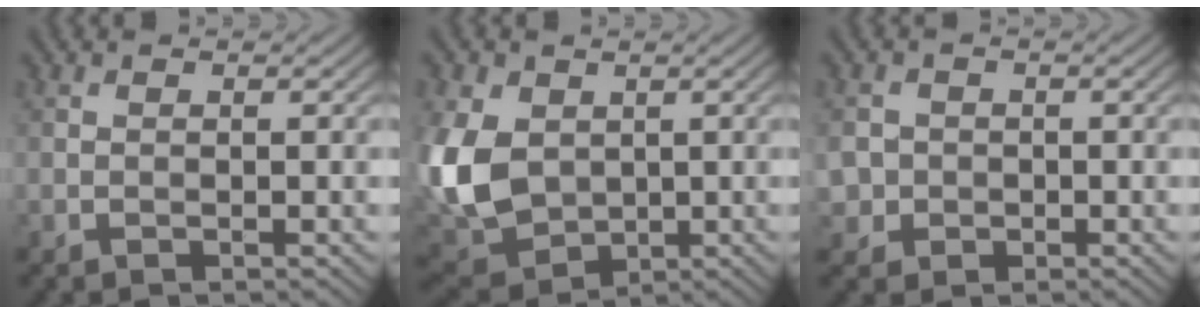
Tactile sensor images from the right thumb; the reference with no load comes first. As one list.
[{"total": 12.2, "force": [0.7, 9.3, 7.8], "torque": [-0.236, -0.011, 0.007]}, {"total": 3.3, "force": [-0.8, 3.2, 0.7], "torque": [-0.019, -0.007, -0.023]}]